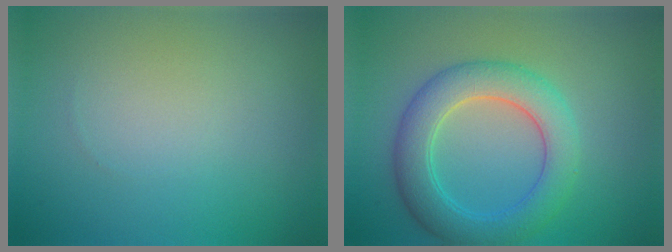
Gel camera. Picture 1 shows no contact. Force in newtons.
{"total": 5.6, "press": 5.6, "slide": 0.2}